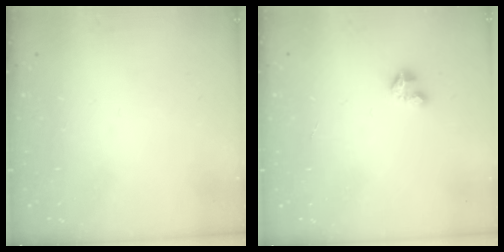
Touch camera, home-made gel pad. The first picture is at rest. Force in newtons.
{"total": 1.9, "press": 1.9, "slide": 0.1}